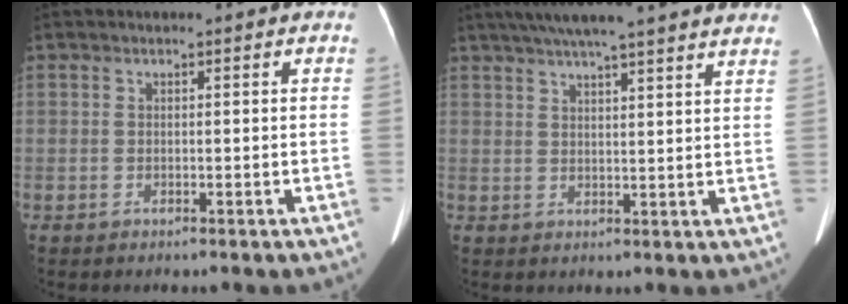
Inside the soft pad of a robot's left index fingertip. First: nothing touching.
{"total": 20.9, "force": [18.1, 0.9, 10.5], "torque": [-0.168, 0.026, 0.231]}